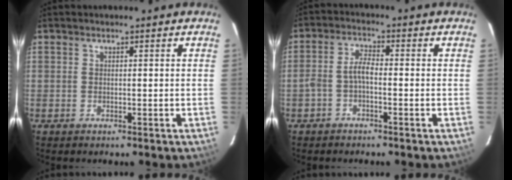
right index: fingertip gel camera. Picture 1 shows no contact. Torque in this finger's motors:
{"motor_torque": [0.27, -0.13, 0.41, 0.08]}